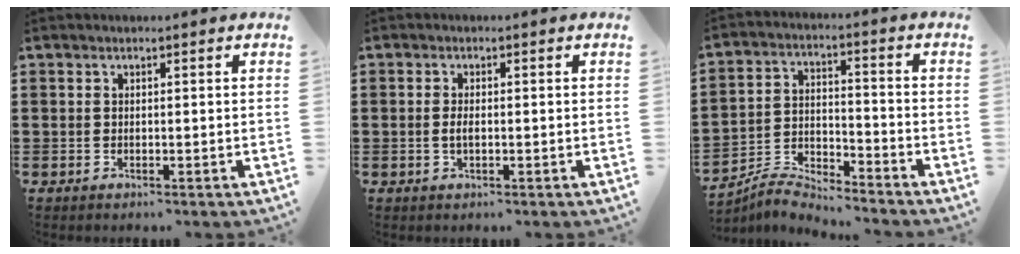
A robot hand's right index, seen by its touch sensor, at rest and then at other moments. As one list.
[{"total": 1.7, "force": [-0.2, 0.6, 1.6], "torque": [-0.038, -0.001, -0.006]}, {"total": 4.5, "force": [-4.5, 0.2, 0.1], "torque": [-0.013, 0.004, -0.094]}]